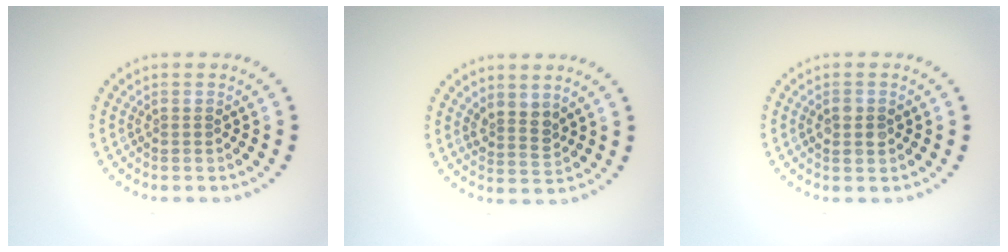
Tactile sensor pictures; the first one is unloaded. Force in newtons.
{"total": 2.1, "press": 1.7, "slide": 1.4}
{"total": 2.0, "press": 2.0, "slide": 0.1}